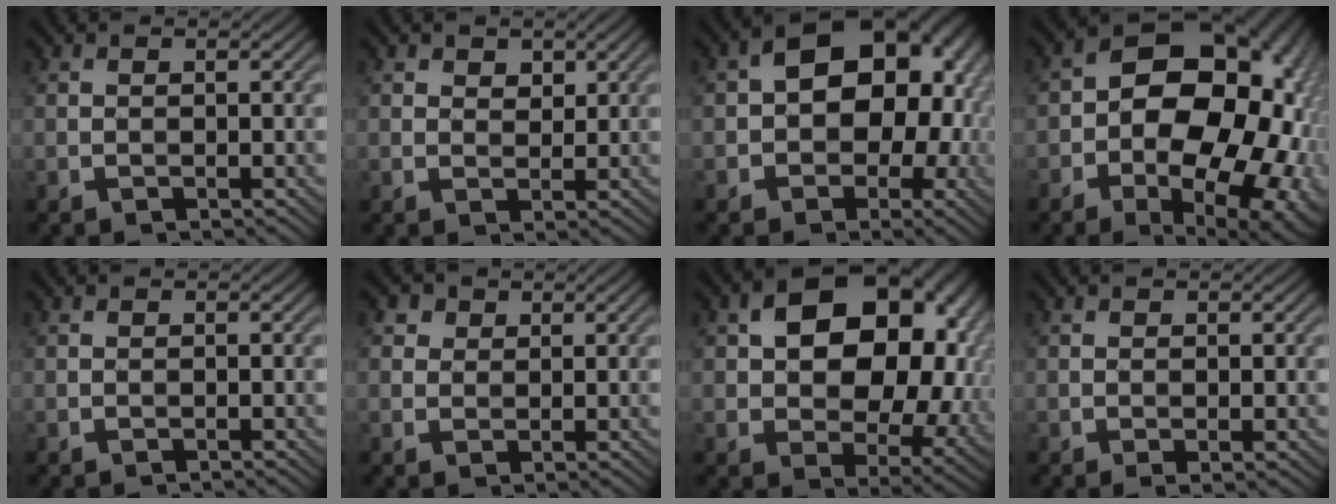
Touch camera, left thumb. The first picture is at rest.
{"total": 2.1, "force": [1.3, 1.4, 0.9], "torque": [-0.018, -0.001, 0.024]}
{"total": 14.0, "force": [0.9, 9.9, 10.0], "torque": [-0.092, 0.015, 0.004]}
{"total": 21.4, "force": [-2.1, 14.7, 15.4], "torque": [-0.197, -0.011, -0.041]}
{"total": 0.0}
{"total": 2.6, "force": [1.5, 2.0, 0.8], "torque": [-0.019, 0.002, 0.022]}
{"total": 16.9, "force": [3.0, 11.3, 12.2], "torque": [-0.154, -0.007, 0.064]}
{"total": 1.1, "force": [-0.2, 0.4, 1.0], "torque": [-0.020, -0.001, -0.001]}